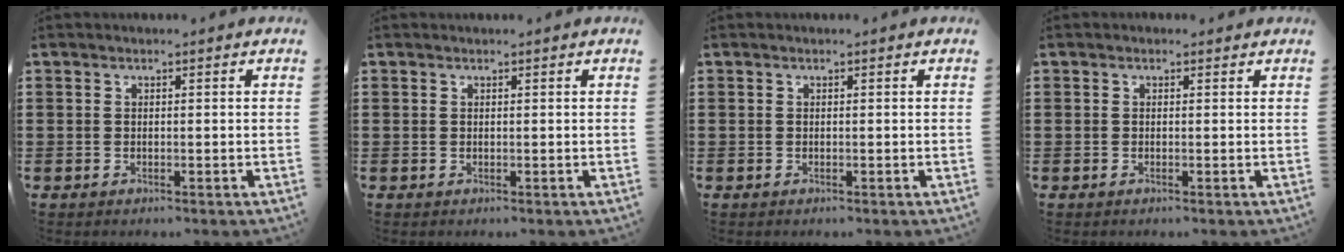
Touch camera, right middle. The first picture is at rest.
{"total": 0.0}
{"total": 0.0}
{"total": 0.0}